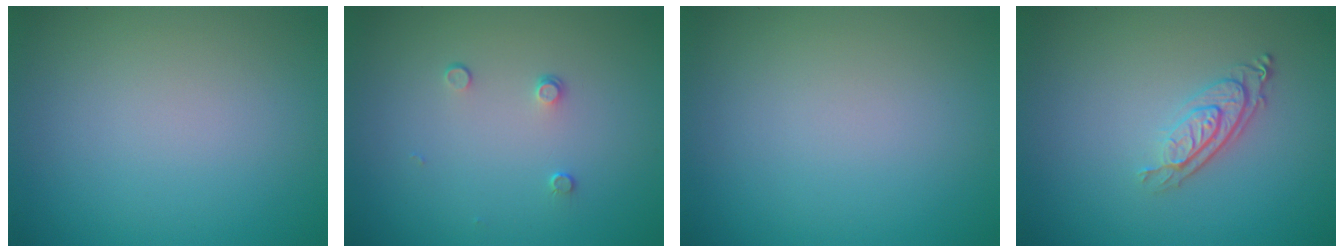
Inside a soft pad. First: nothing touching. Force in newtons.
{"total": 0.9, "press": 0.6, "slide": 0.6}
{"total": 0.0}
{"total": 2.9, "press": 2.0, "slide": 2.0}